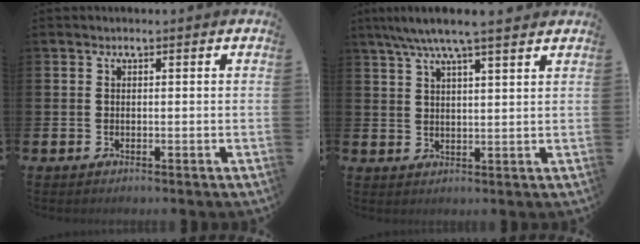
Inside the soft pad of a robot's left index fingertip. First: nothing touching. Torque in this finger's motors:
{"motor_torque": [1.03, -1.10, 0.89, 0.21]}